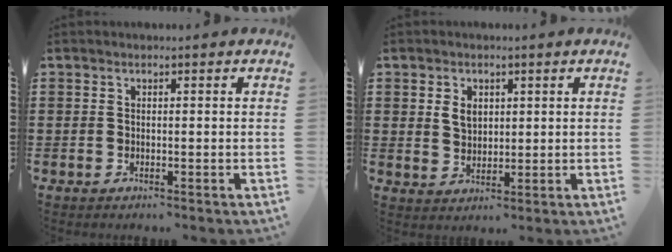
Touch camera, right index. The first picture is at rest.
{"total": 3.3, "force": [1.0, 2.4, 2.0], "torque": [-0.046, 0.010, 0.018]}